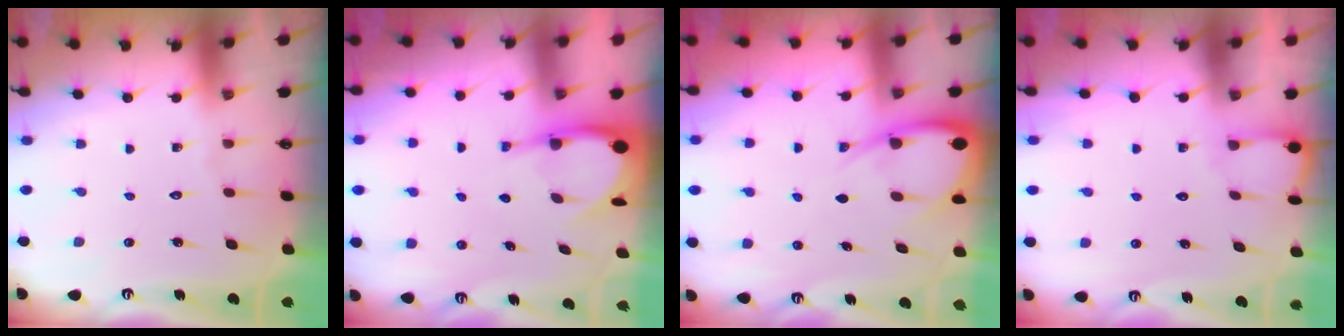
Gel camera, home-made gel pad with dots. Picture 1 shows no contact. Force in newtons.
{"total": 5.4, "press": 5.4, "slide": 0.6}
{"total": 7.6, "press": 7.5, "slide": 0.8}
{"total": 2.0, "press": 2.0, "slide": 0.2}